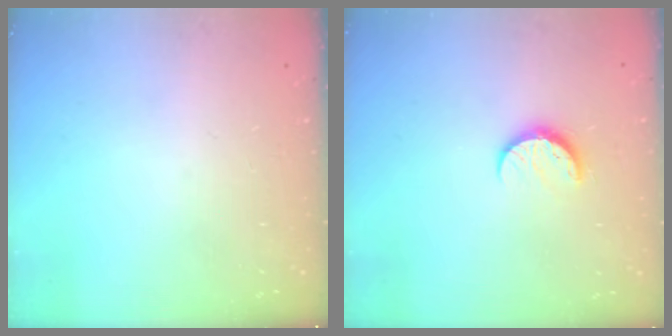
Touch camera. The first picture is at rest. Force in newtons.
{"total": 8.1, "press": 8.1, "slide": 0.8}